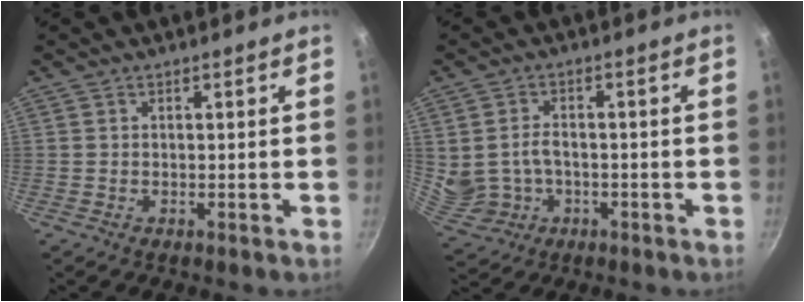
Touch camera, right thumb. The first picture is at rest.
{"total": 7.2, "force": [-1.1, 5.6, 4.3], "torque": [-0.067, 0.008, -0.001]}